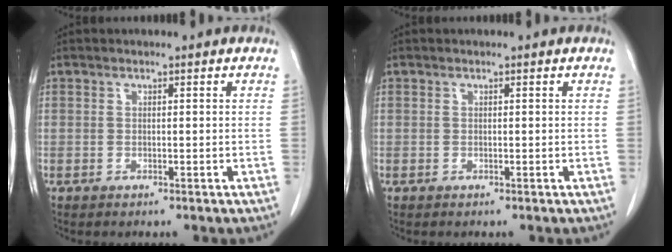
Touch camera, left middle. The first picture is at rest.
{"total": 0.0}